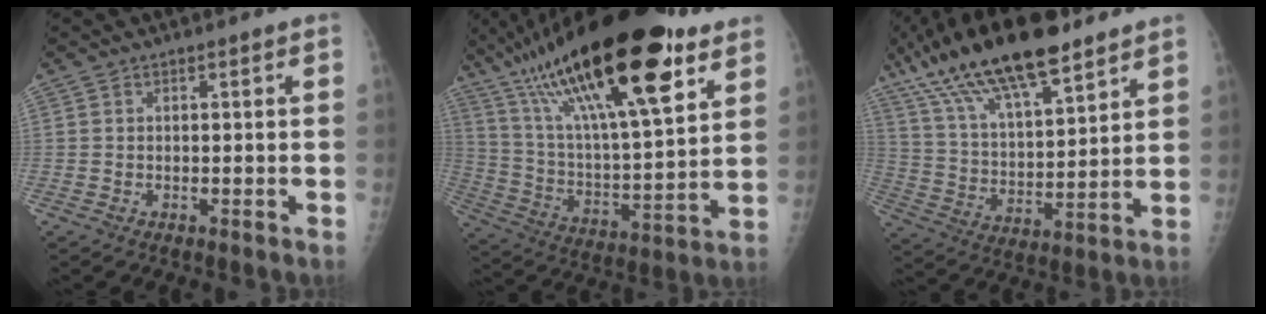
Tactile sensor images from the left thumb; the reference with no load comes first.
{"total": 31.8, "force": [18.6, 8.7, 24.3], "torque": [-0.408, -0.033, 0.315]}
{"total": 22.3, "force": [15.2, 7.3, 14.7], "torque": [-0.247, -0.035, 0.272]}